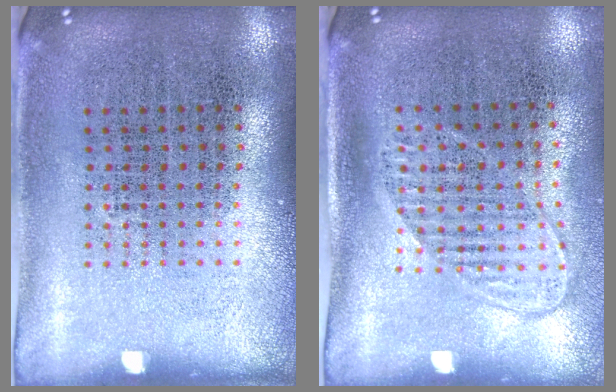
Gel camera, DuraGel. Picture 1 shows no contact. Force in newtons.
{"total": 1.5, "press": 1.2, "slide": 0.8}